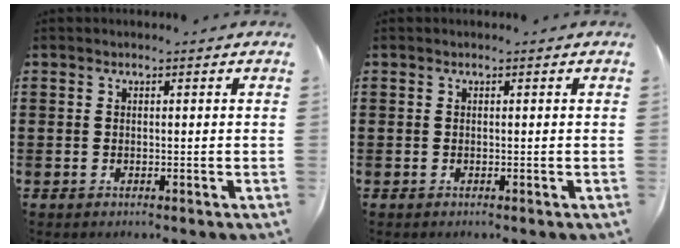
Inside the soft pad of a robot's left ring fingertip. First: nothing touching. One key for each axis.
{"total": 0.0}